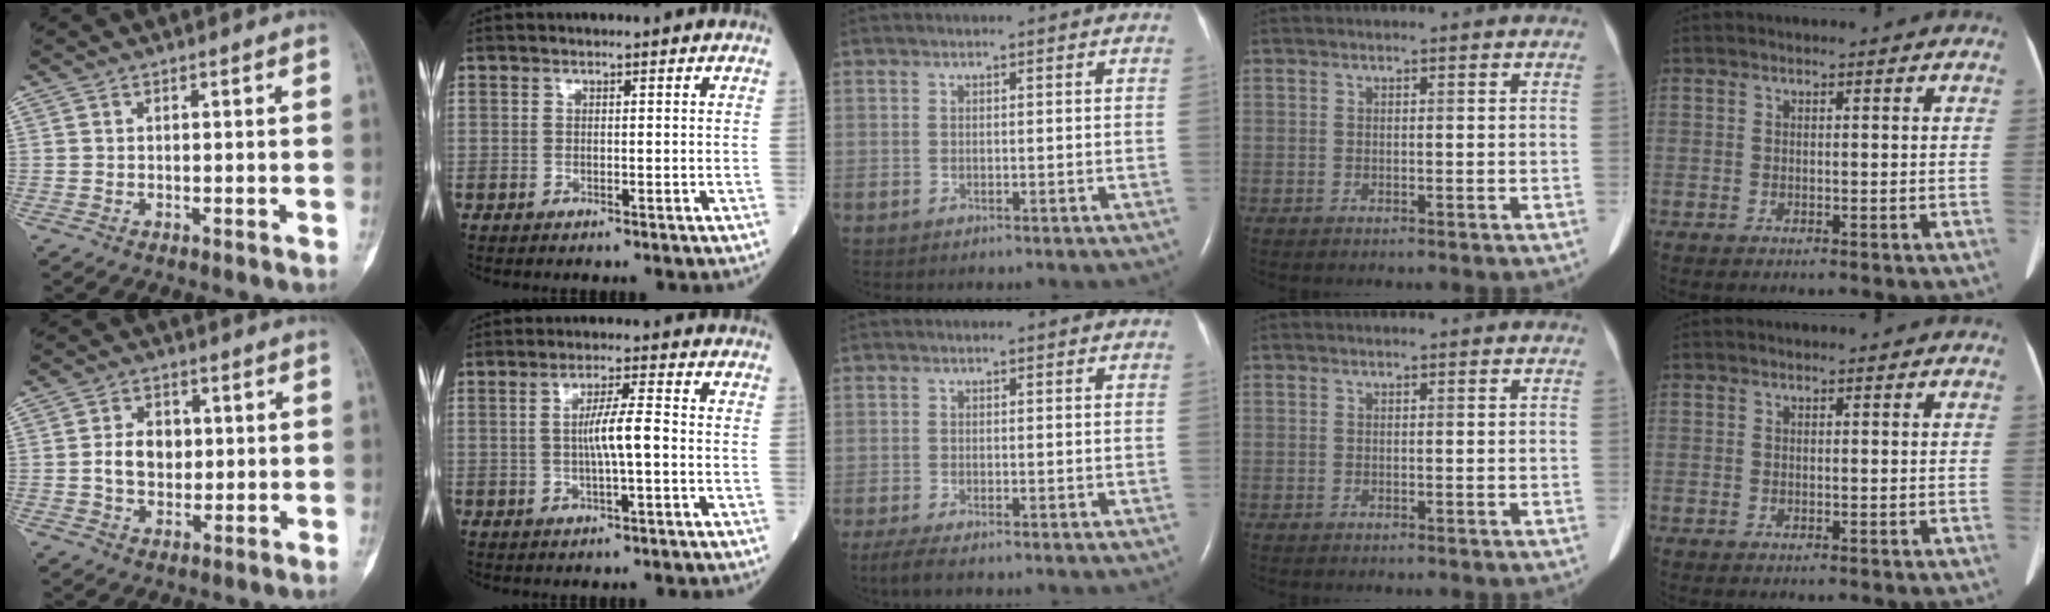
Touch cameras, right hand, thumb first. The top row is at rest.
{"thumb": {"total": 6.5, "force": [0.6, 5.0, 4.1], "torque": [-0.050, 0.003, 0.009]}, "index": {"total": 5.2, "force": [-0.4, 0.2, 5.2], "torque": [-0.097, 0.004, -0.008]}, "middle": {"total": 3.4, "force": [-2.5, 0.6, 2.2], "torque": [-0.048, -0.013, -0.041]}}